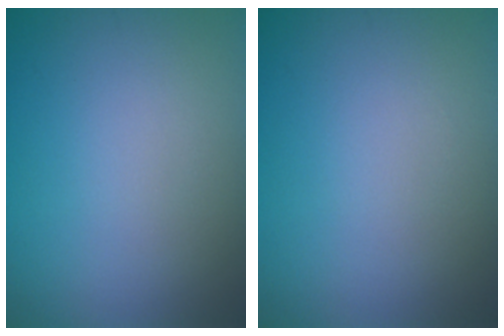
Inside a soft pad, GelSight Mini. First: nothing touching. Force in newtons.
{"total": 0.0}